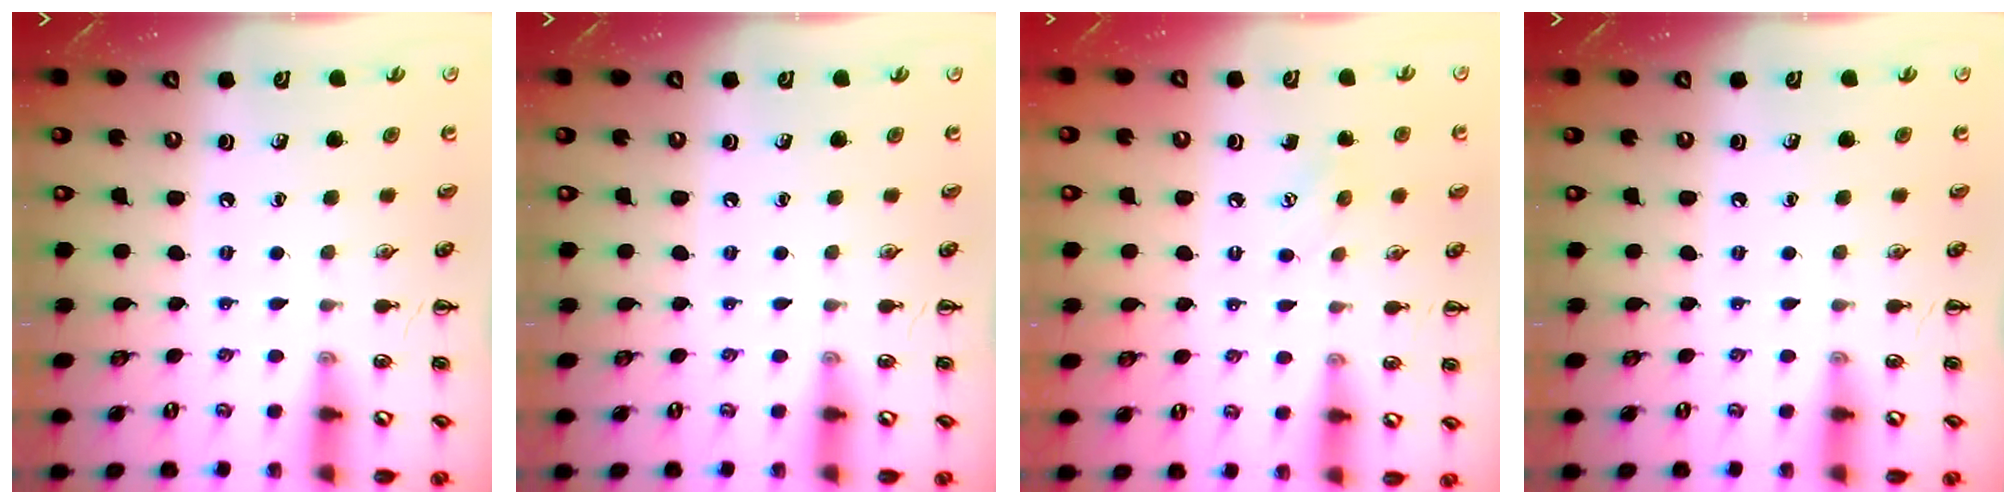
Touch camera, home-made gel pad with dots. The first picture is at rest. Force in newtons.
{"total": 0.0}
{"total": 5.8, "press": 5.6, "slide": 1.5}
{"total": 0.0}